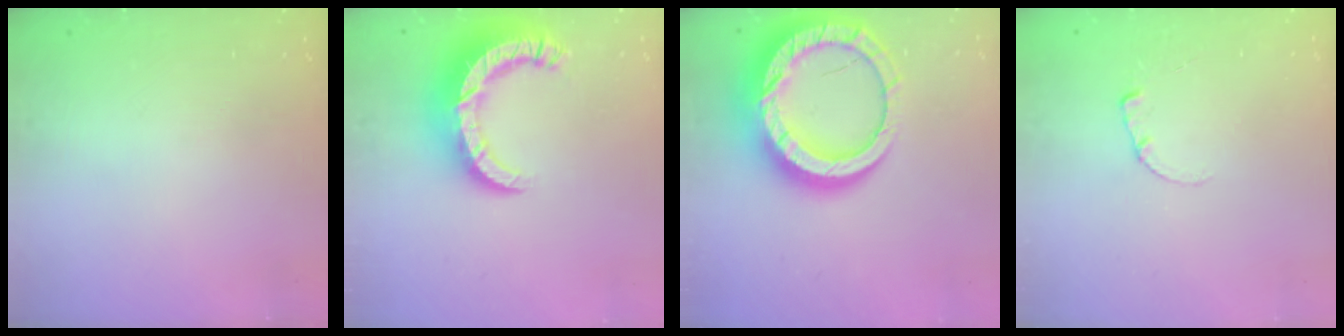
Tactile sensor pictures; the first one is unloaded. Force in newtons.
{"total": 12.7, "press": 12.7, "slide": 1.2}
{"total": 25.6, "press": 25.5, "slide": 2.2}
{"total": 0.6, "press": 0.6, "slide": 0.1}